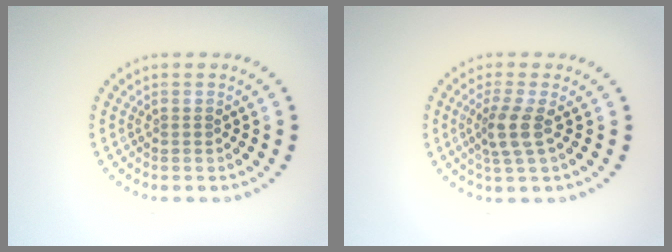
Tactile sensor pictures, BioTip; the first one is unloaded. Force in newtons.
{"total": 2.6, "press": 2.0, "slide": 1.7}